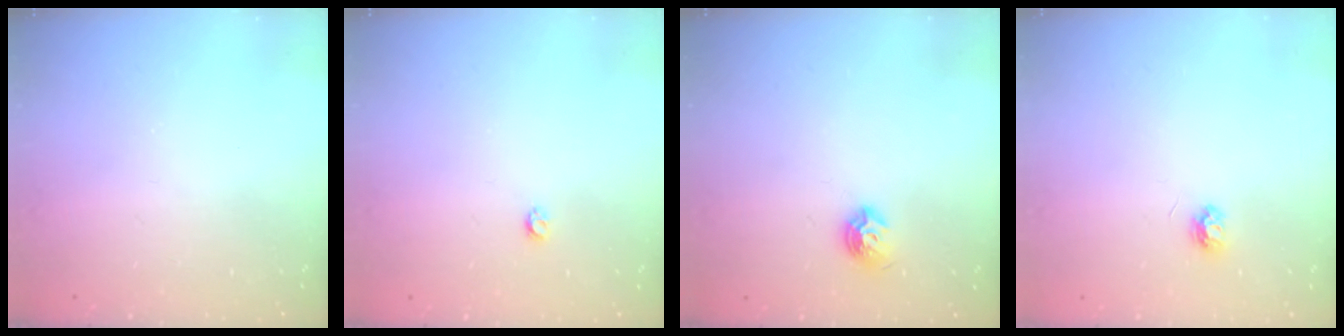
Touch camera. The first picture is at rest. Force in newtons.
{"total": 2.9, "press": 2.8, "slide": 0.5}
{"total": 7.0, "press": 6.9, "slide": 0.7}
{"total": 3.8, "press": 3.8, "slide": 0.5}